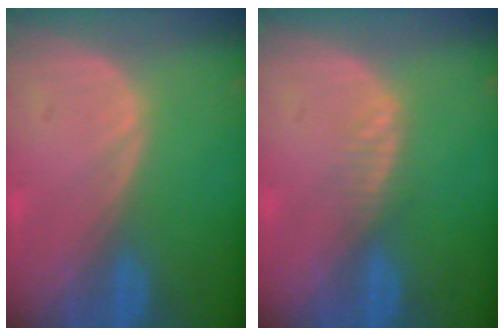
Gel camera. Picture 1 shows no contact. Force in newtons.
{"total": 1.6, "press": 1.6, "slide": 0.1}